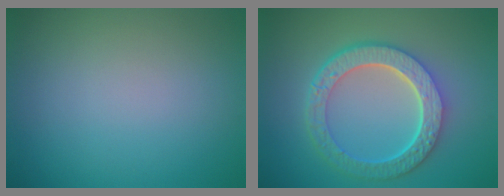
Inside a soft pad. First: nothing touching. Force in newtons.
{"total": 6.9, "press": 5.0, "slide": 4.7}